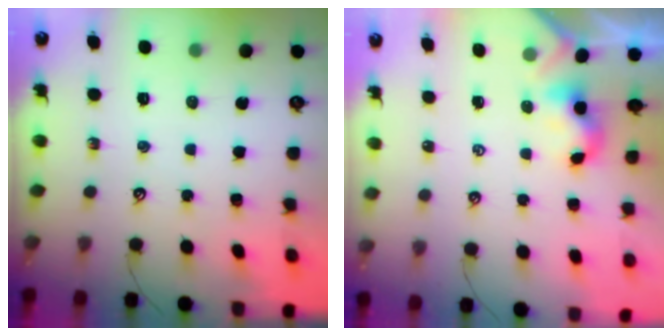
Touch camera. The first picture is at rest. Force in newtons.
{"total": 2.2, "press": 2.2, "slide": 0.2}